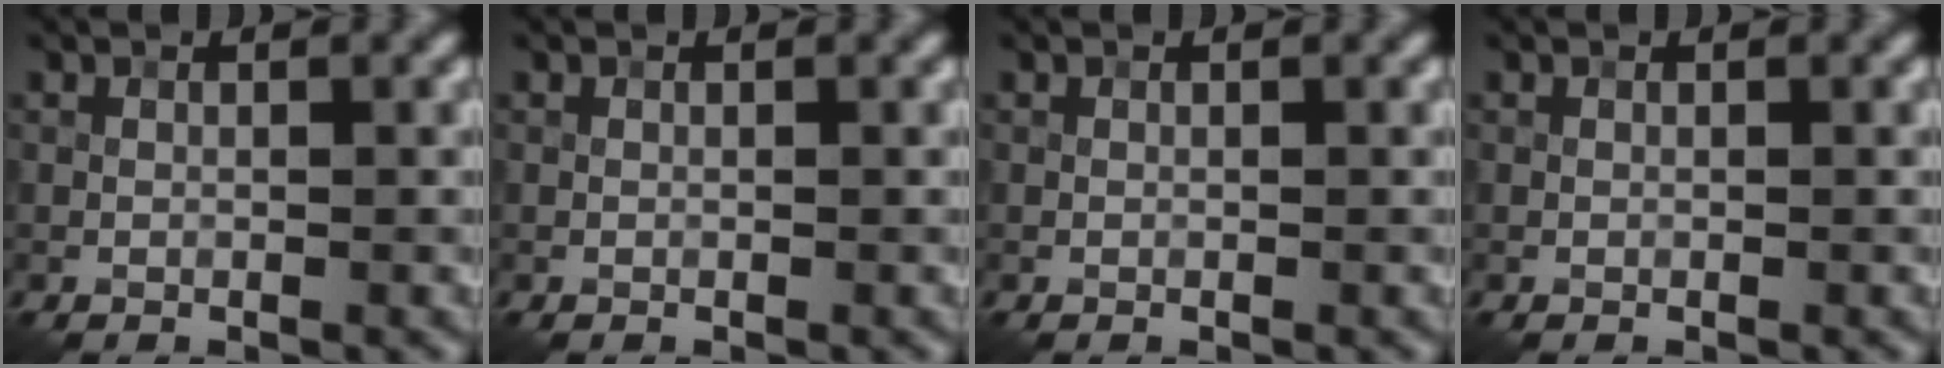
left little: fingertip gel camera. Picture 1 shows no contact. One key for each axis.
{"total": 0.0}
{"total": 0.0}
{"total": 0.0}